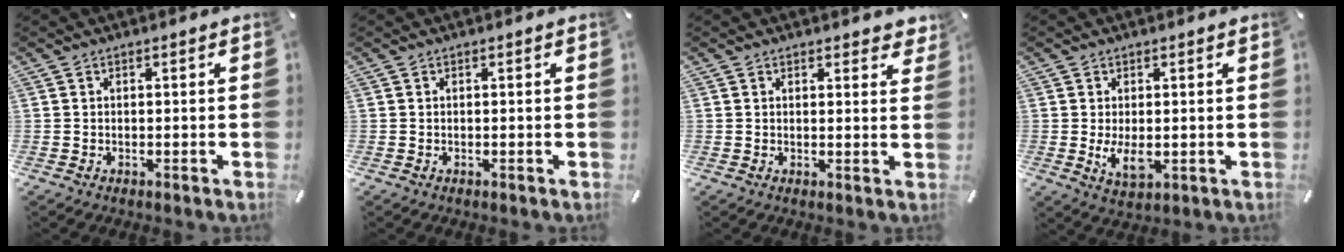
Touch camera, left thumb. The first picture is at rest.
{"total": 0.0}
{"total": 2.1, "force": [1.8, 1.0, 0.6], "torque": [0.001, -0.005, 0.029]}
{"total": 5.4, "force": [-0.4, 2.9, 4.5], "torque": [-0.090, -0.011, -0.013]}